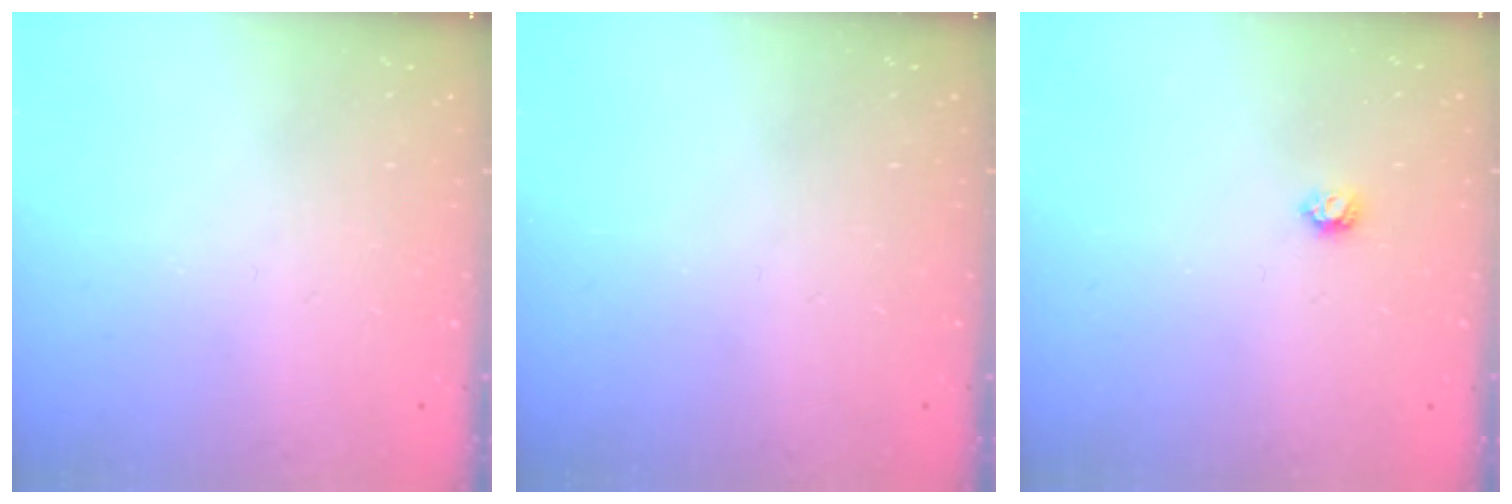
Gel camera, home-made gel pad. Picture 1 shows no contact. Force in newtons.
{"total": 0.0}
{"total": 3.9, "press": 3.9, "slide": 0.6}